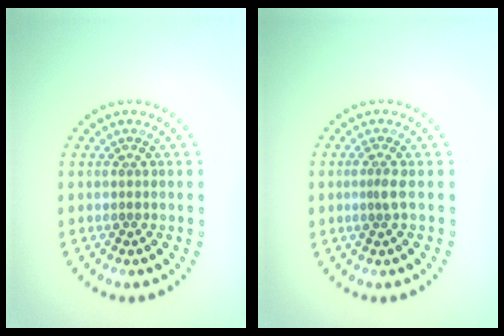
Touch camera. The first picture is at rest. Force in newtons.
{"total": 1.0, "press": 0.6, "slide": 0.8}